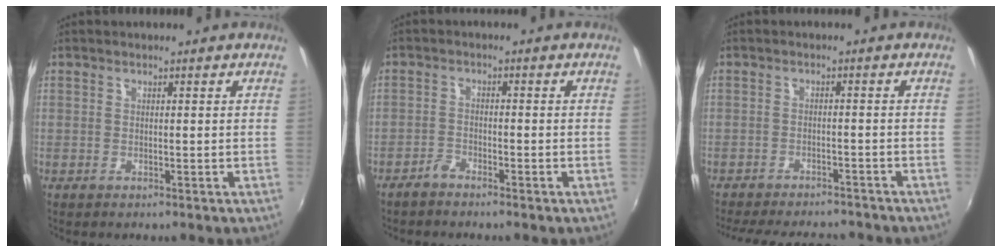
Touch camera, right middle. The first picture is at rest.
{"total": 2.4, "force": [-2.2, 0.6, 0.7], "torque": [-0.025, 0.001, -0.042]}
{"total": 14.1, "force": [-12.4, 3.9, 5.6], "torque": [-0.125, -0.012, -0.175]}